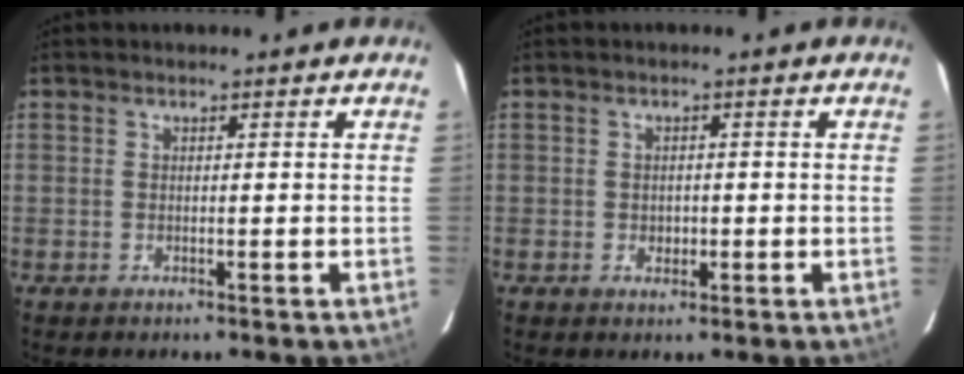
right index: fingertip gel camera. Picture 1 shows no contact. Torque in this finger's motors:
{"motor_torque": [-0.05, -0.02, 0.00, 0.00]}